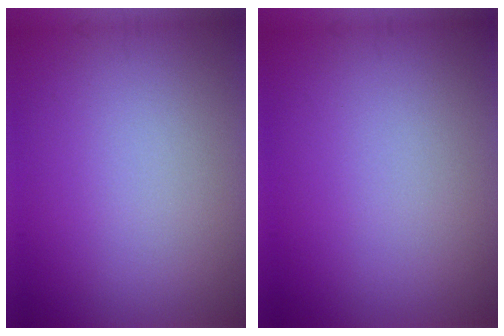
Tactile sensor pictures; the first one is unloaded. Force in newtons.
{"total": 0.0}